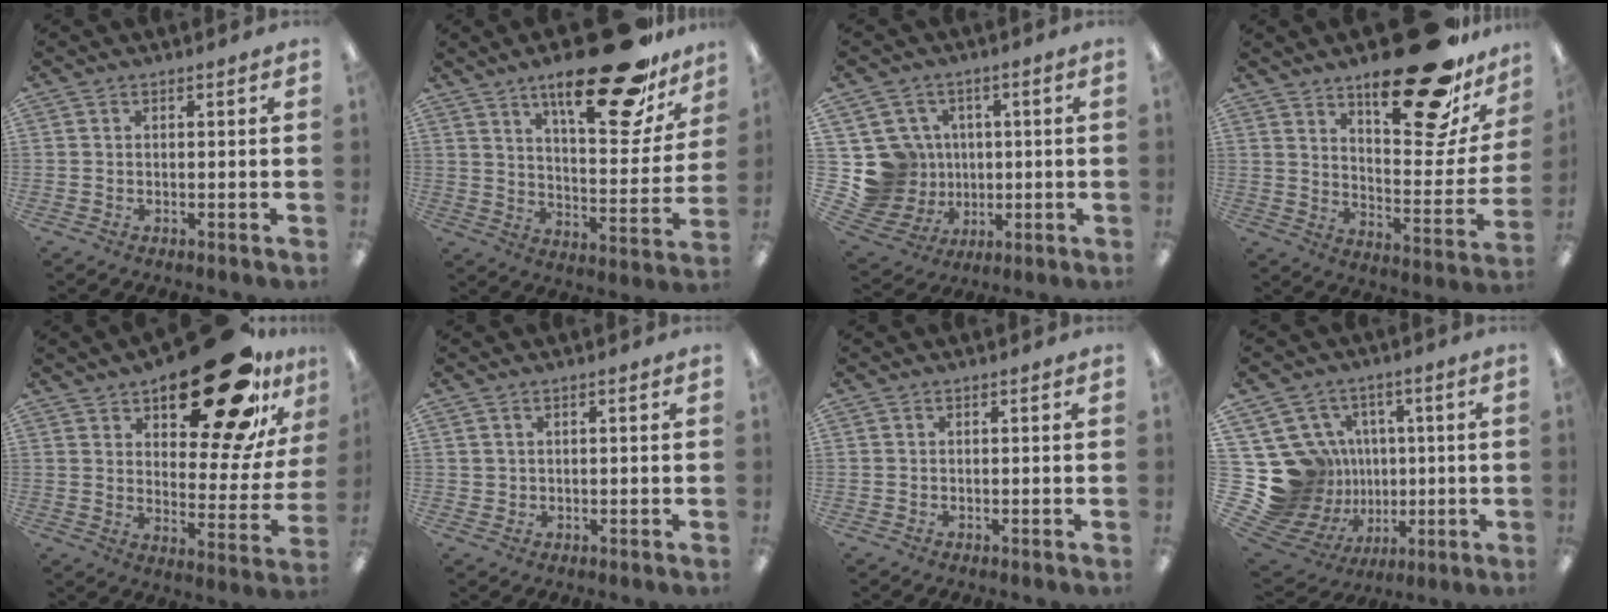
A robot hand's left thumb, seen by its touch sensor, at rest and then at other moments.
{"total": 25.3, "force": [17.6, 7.7, 16.4], "torque": [-0.235, -0.107, 0.282]}
{"total": 13.2, "force": [1.2, 12.8, 3.0], "torque": [-0.096, -0.010, 0.039]}
{"total": 25.2, "force": [17.6, 8.6, 15.9], "torque": [-0.208, -0.120, 0.285]}
{"total": 25.3, "force": [18.0, 9.7, 14.9], "torque": [-0.192, -0.117, 0.291]}
{"total": 1.3, "force": [0.7, 1.1, 0.1], "torque": [-0.004, 0.003, 0.013]}
{"total": 0.0}
{"total": 20.3, "force": [1.4, 19.3, 6.0], "torque": [-0.129, -0.020, 0.090]}